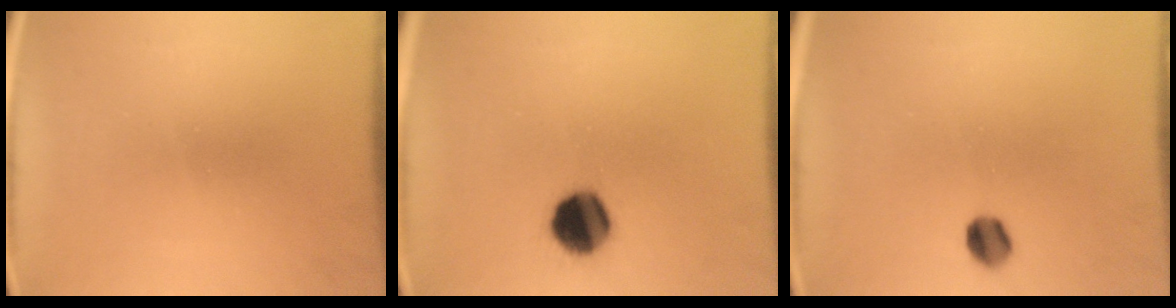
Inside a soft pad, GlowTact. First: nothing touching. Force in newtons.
{"total": 10.2}
{"total": 3.8}